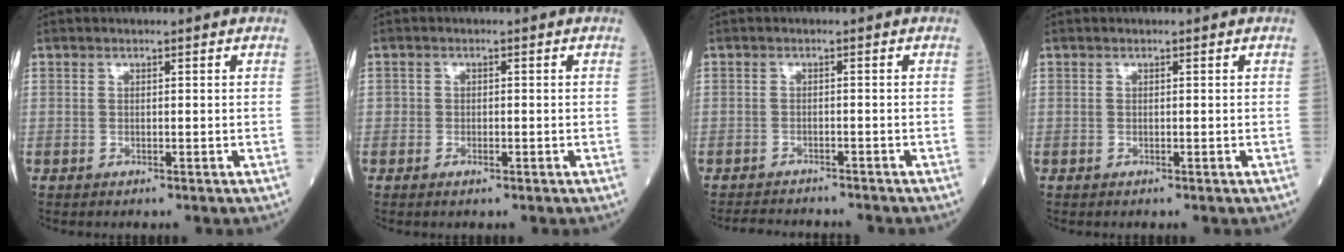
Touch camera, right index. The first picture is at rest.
{"total": 1.4, "force": [-0.6, 0.9, 0.8], "torque": [-0.011, 0.002, -0.006]}
{"total": 7.2, "force": [-6.9, 1.5, 1.3], "torque": [-0.016, -0.001, -0.100]}
{"total": 0.0}